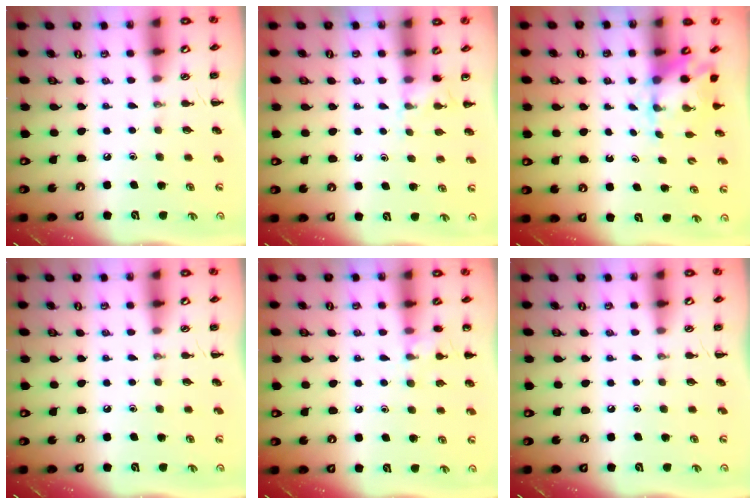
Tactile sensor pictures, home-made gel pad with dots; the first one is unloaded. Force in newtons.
{"total": 5.2, "press": 5.0, "slide": 1.5}
{"total": 2.5, "press": 2.3, "slide": 1.0}
{"total": 0.0}
{"total": 7.5, "press": 7.2, "slide": 2.3}
{"total": 0.0}